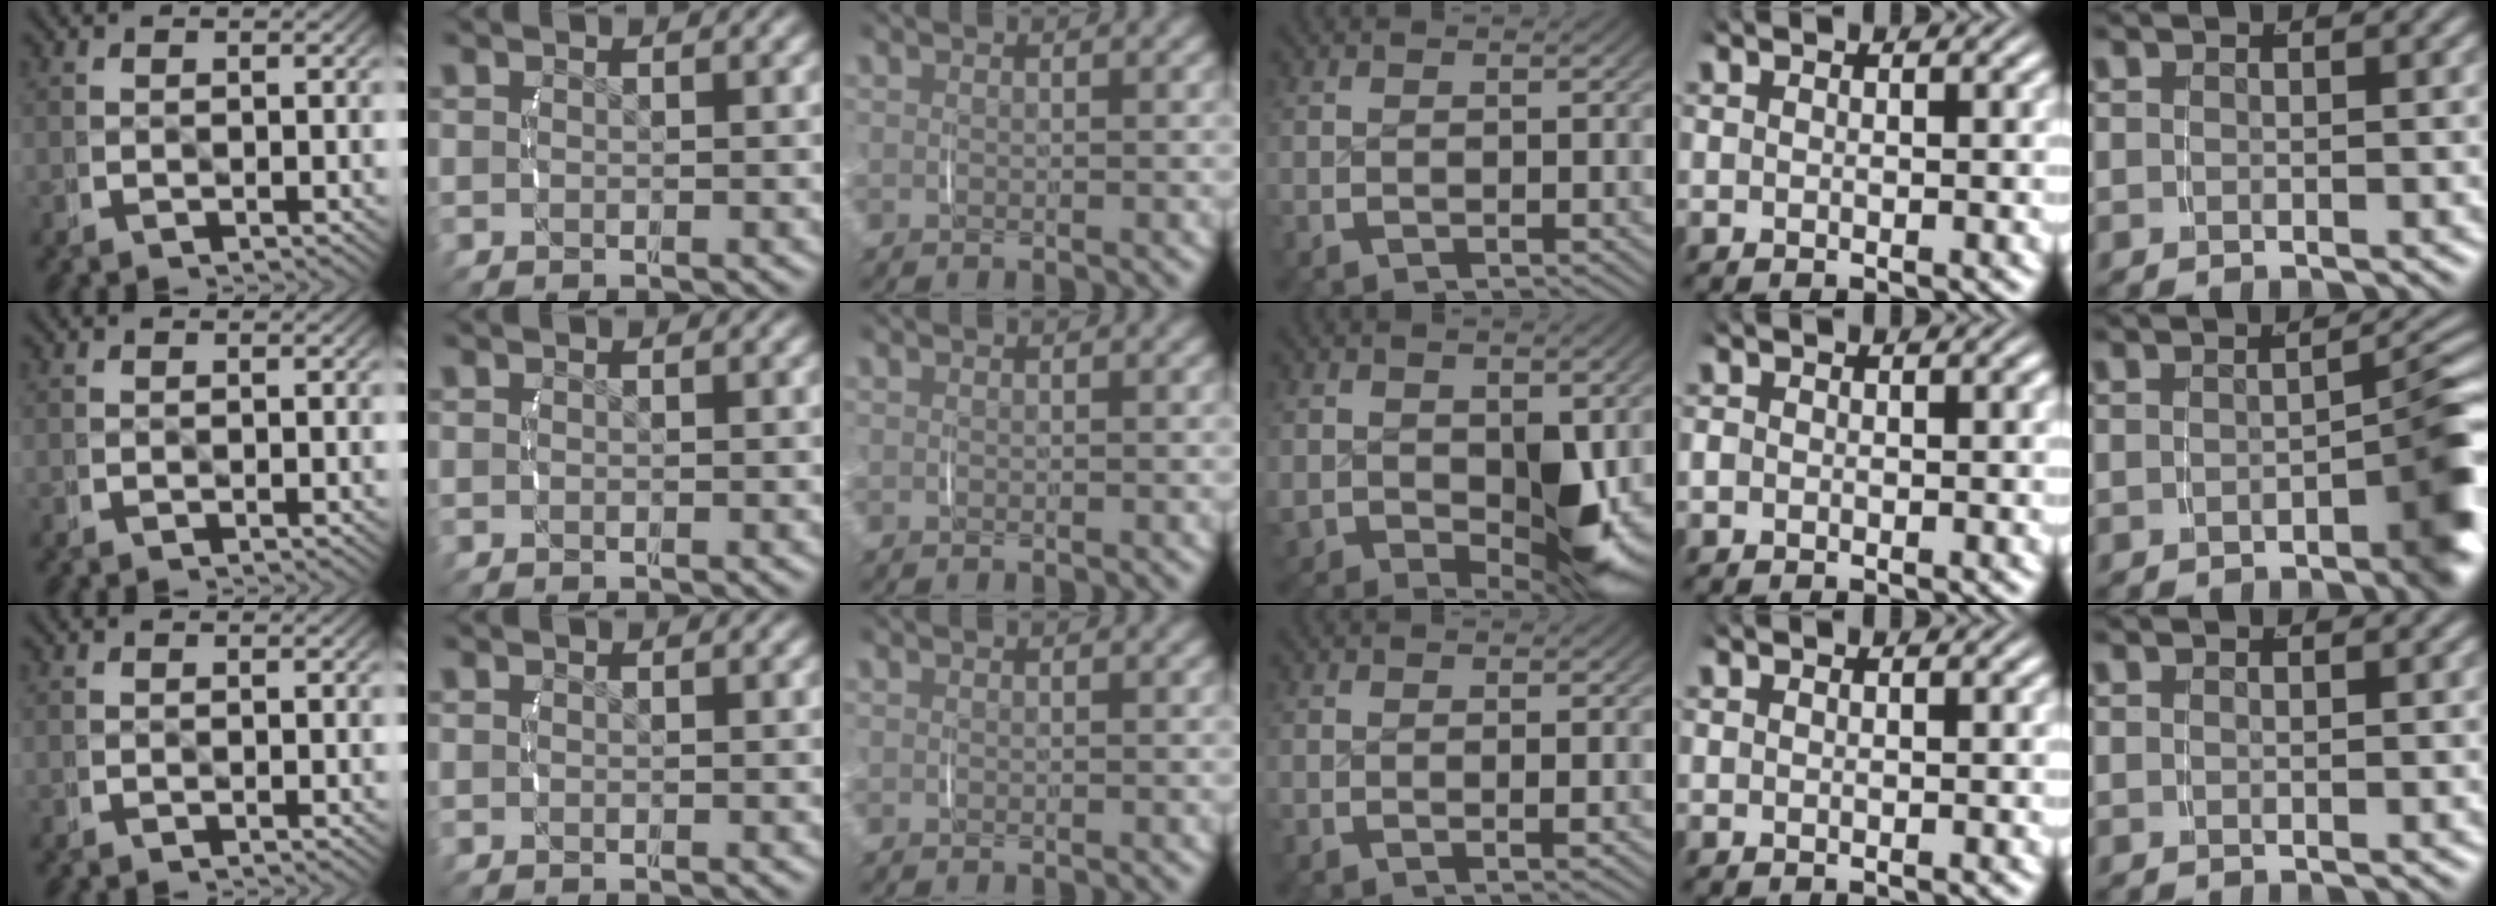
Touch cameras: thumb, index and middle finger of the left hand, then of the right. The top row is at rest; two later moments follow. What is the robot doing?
{"motion": "lift_and_place", "object": "jar lid"}